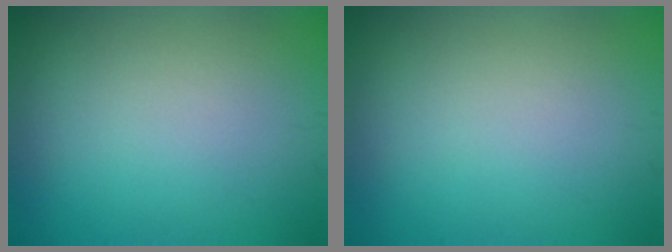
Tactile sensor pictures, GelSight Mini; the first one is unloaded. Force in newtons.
{"total": 0.0}